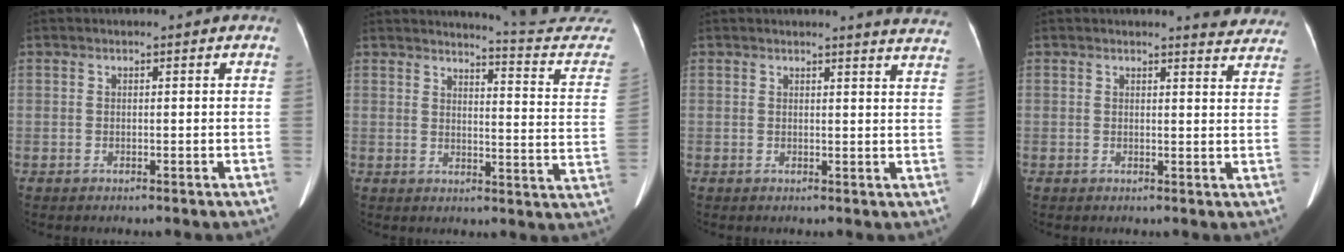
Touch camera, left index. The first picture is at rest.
{"total": 15.5, "force": [15.4, -1.6, 1.4], "torque": [-0.014, -0.136, 0.154]}
{"total": 9.0, "force": [8.6, -0.3, 2.4], "torque": [-0.018, -0.044, 0.068]}
{"total": 6.5, "force": [6.3, 0.7, 1.1], "torque": [0.002, -0.025, 0.045]}